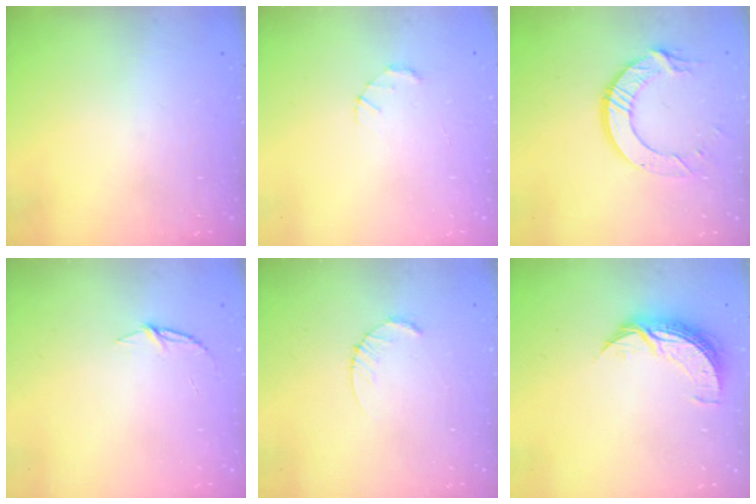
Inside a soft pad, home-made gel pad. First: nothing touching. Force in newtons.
{"total": 1.5, "press": 1.5, "slide": 0.3}
{"total": 11.1, "press": 11.0, "slide": 1.1}
{"total": 4.8, "press": 4.8, "slide": 0.5}
{"total": 2.6, "press": 2.6, "slide": 0.4}
{"total": 8.3, "press": 8.3, "slide": 0.5}